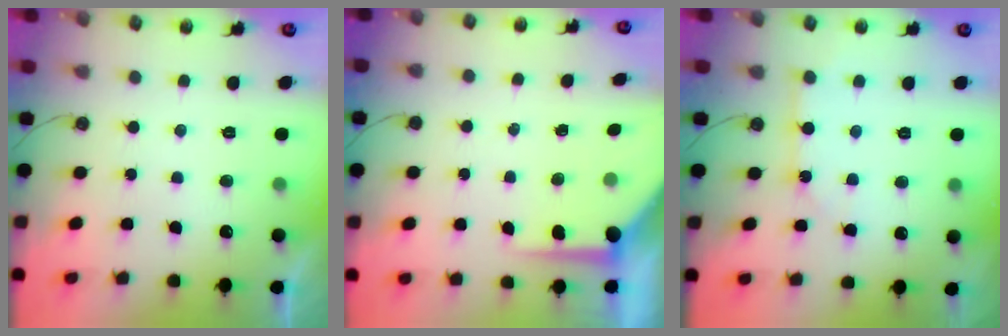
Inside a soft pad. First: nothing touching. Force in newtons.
{"total": 7.8, "press": 7.7, "slide": 0.6}
{"total": 5.8, "press": 5.8, "slide": 0.5}